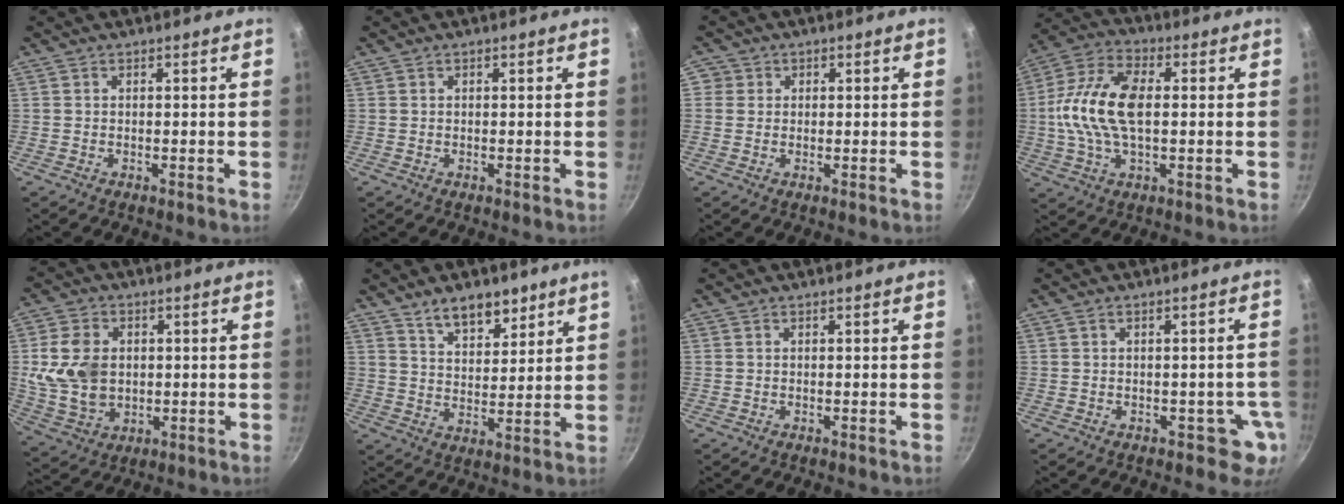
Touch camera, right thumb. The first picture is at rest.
{"total": 0.0}
{"total": 2.3, "force": [0.2, 2.3, 0.3], "torque": [0.018, 0.007, -0.001]}
{"total": 14.8, "force": [0.5, 7.9, 12.5], "torque": [-0.241, 0.025, -0.004]}
{"total": 12.2, "force": [1.0, 9.2, 7.9], "torque": [-0.131, -0.008, 0.028]}
{"total": 8.6, "force": [6.3, 3.5, 4.8], "torque": [-0.055, -0.036, 0.111]}
{"total": 0.0}
{"total": 4.0, "force": [-1.1, 3.0, 2.3], "torque": [0.019, 0.020, -0.005]}